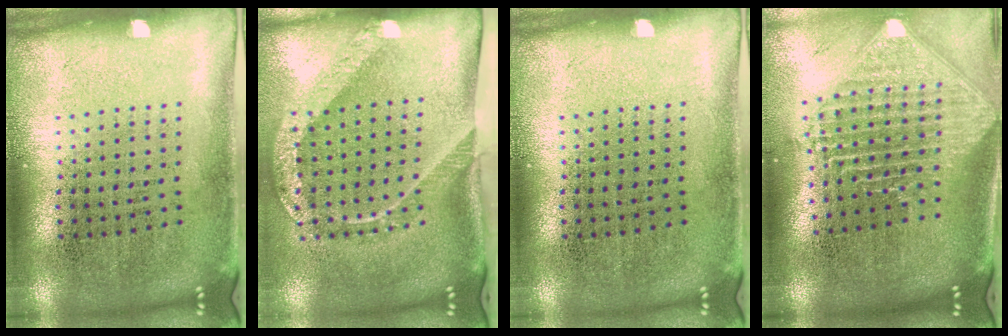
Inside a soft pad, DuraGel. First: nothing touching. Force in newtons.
{"total": 2.4, "press": 1.7, "slide": 1.7}
{"total": 0.0}
{"total": 2.5, "press": 1.9, "slide": 1.6}